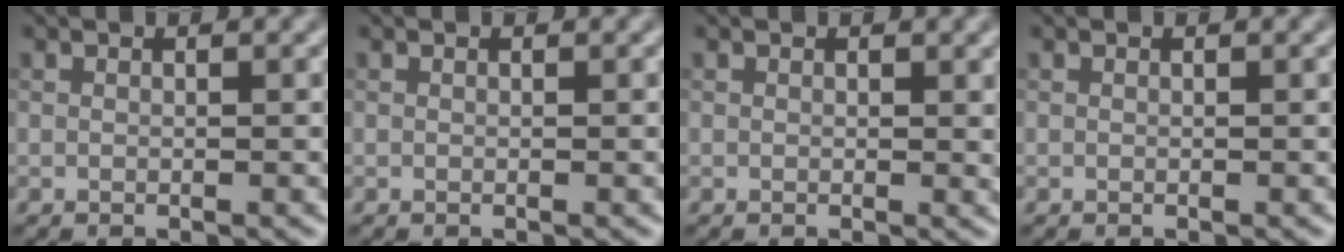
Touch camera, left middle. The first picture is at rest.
{"total": 0.0}
{"total": 0.8, "force": [0.4, 0.5, 0.6], "torque": [-0.004, -0.003, 0.005]}
{"total": 0.0}